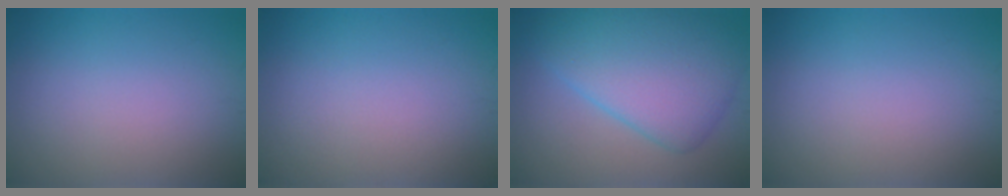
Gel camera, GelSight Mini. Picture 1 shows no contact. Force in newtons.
{"total": 0.0}
{"total": 7.8, "press": 7.8, "slide": 0.2}
{"total": 0.0}